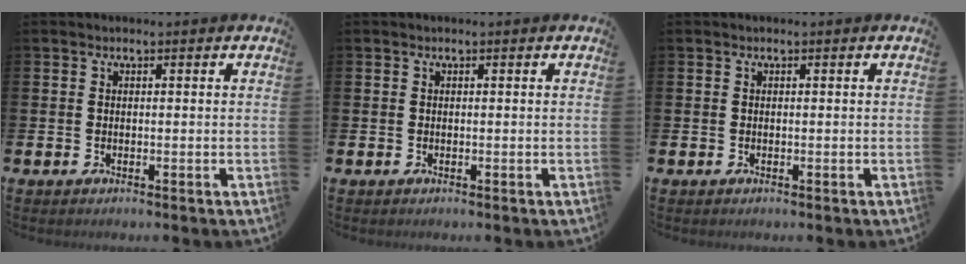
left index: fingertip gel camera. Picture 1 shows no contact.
{"total": 0.0}
{"total": 0.0}